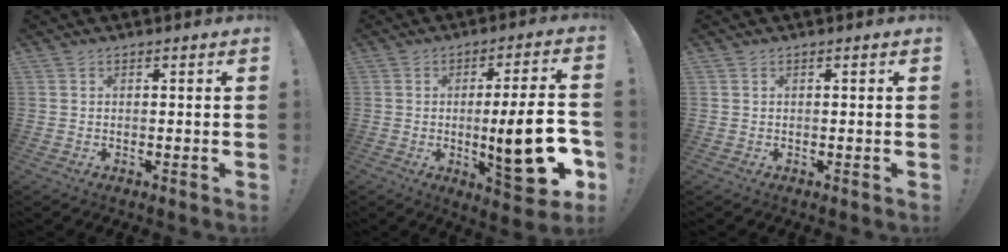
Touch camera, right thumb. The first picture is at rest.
{"total": 18.6, "force": [-3.2, 3.9, 17.9], "torque": [-0.250, -0.001, -0.043]}
{"total": 0.0}